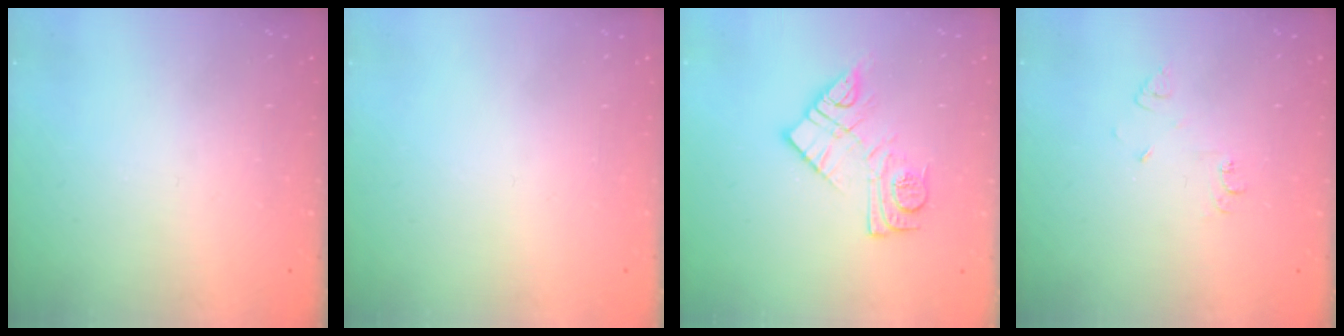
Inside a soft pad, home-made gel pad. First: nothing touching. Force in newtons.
{"total": 1.7, "press": 1.7, "slide": 0.1}
{"total": 12.0, "press": 12.0, "slide": 0.9}
{"total": 4.9, "press": 4.8, "slide": 0.7}